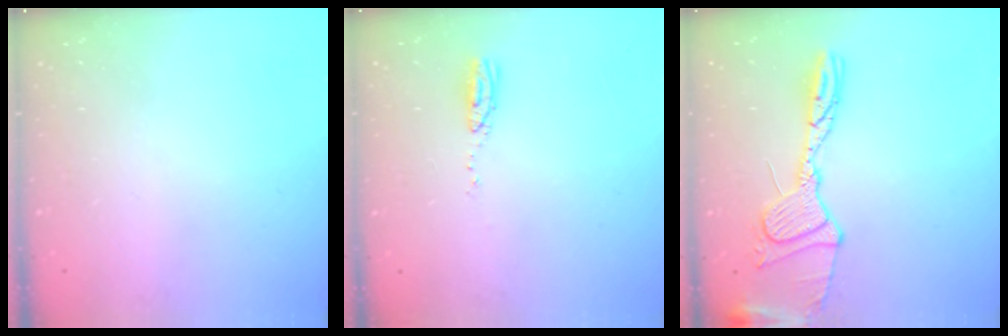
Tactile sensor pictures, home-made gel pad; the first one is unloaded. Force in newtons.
{"total": 14.7, "press": 6.3, "slide": 13.3}
{"total": 17.1, "press": 17.1, "slide": 1.5}